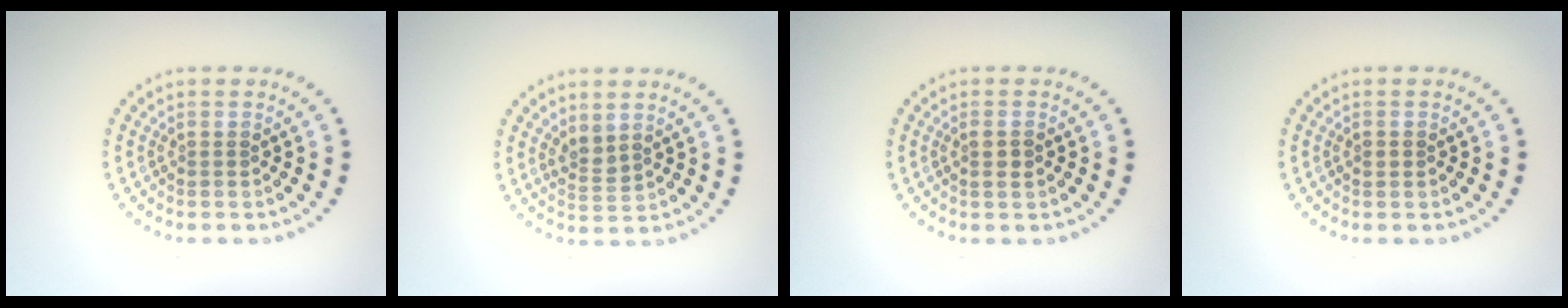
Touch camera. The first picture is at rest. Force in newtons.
{"total": 1.6, "press": 1.3, "slide": 0.9}
{"total": 1.2, "press": 1.1, "slide": 0.5}
{"total": 0.8, "press": 0.8, "slide": 0.1}